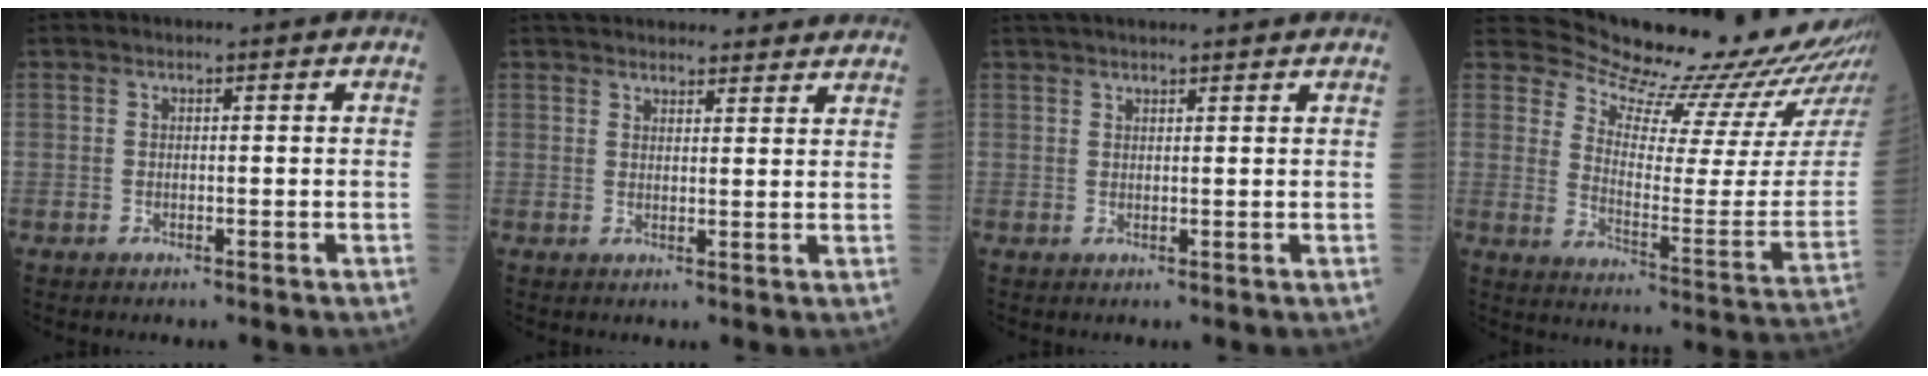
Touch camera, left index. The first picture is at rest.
{"total": 14.8, "force": [13.6, 3.3, 4.8], "torque": [-0.048, 0.034, 0.172]}
{"total": 9.0, "force": [8.1, 0.6, 3.8], "torque": [-0.055, 0.035, 0.109]}
{"total": 17.9, "force": [17.5, -0.3, 4.1], "torque": [-0.076, -0.123, 0.224]}